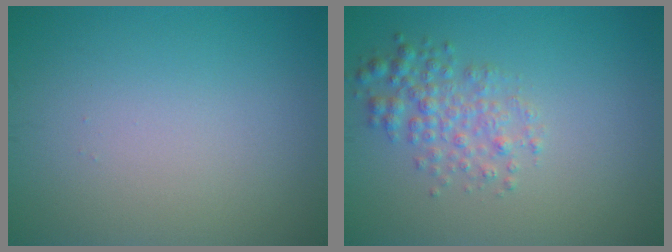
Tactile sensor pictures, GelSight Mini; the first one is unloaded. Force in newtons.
{"total": 2.8, "press": 2.8, "slide": 0.1}